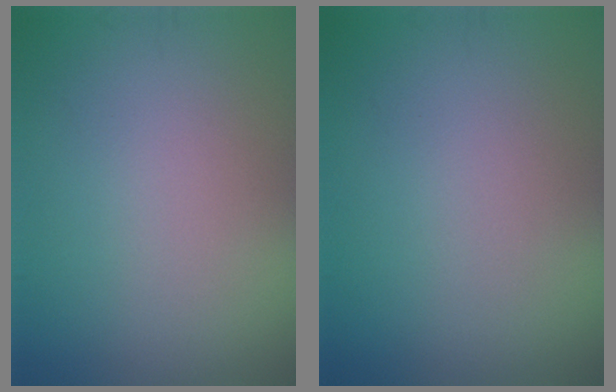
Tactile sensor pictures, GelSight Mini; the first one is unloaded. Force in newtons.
{"total": 0.0}